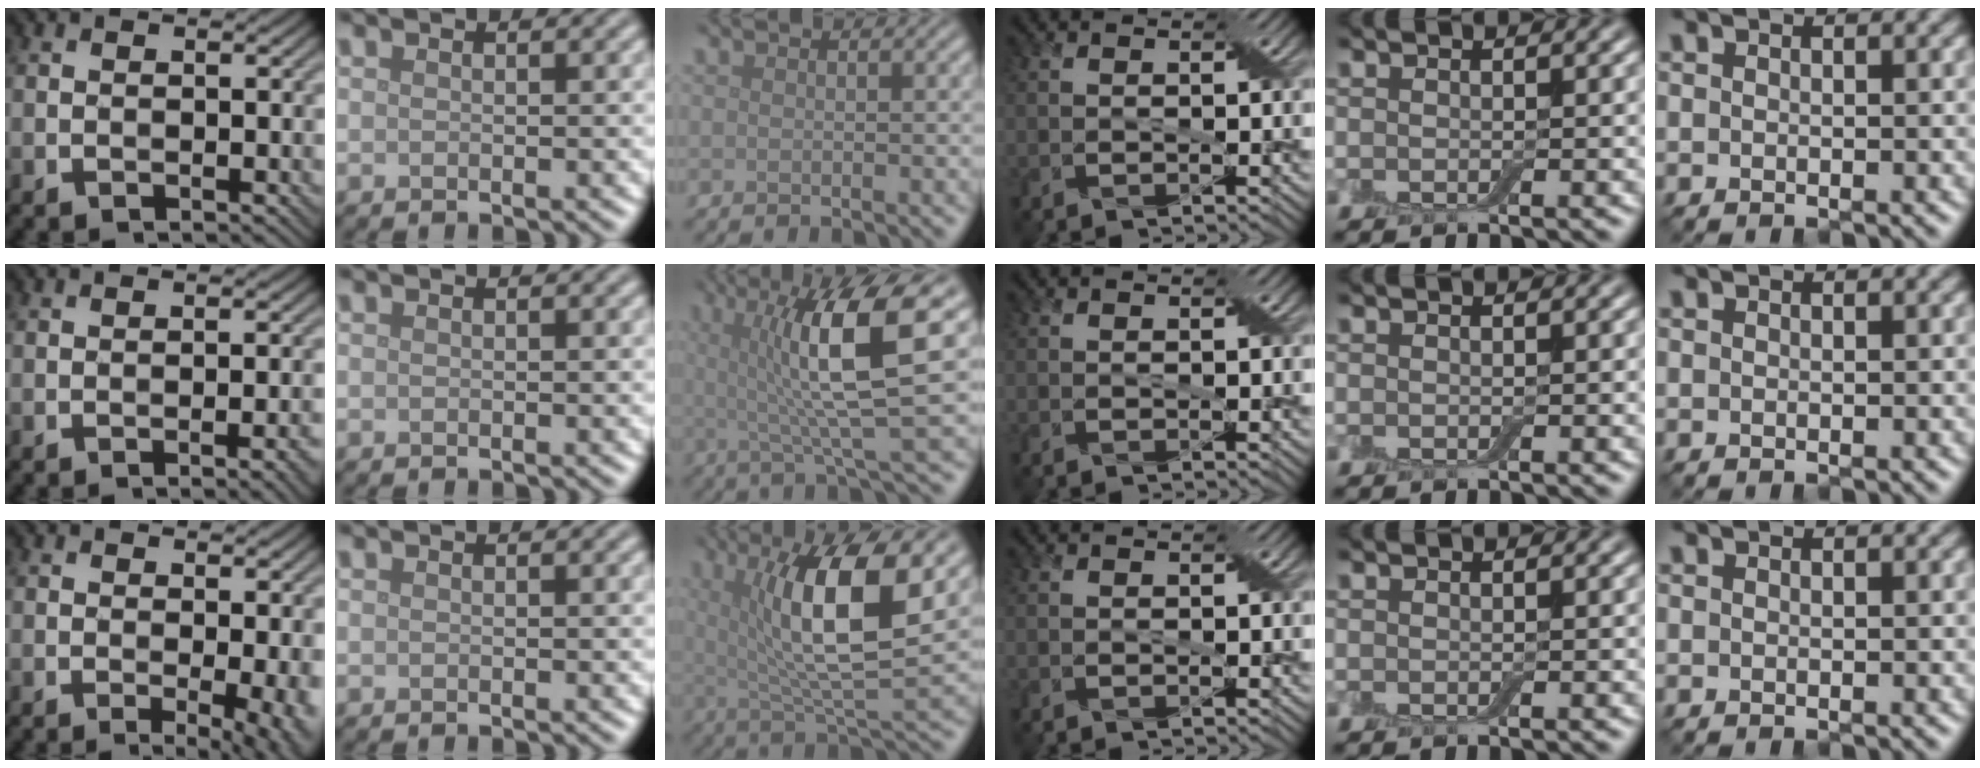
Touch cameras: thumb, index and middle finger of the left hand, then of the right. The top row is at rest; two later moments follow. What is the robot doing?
{"motion": "pour", "object": "bottle"}